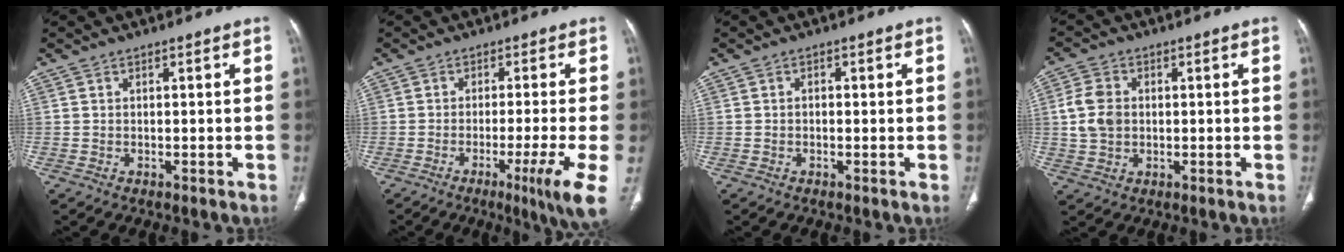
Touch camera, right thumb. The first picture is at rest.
{"total": 8.4, "force": [-3.3, -0.6, 7.7], "torque": [-0.119, -0.015, -0.052]}
{"total": 0.7, "force": [0.0, 0.6, 0.4], "torque": [-0.004, 0.002, -0.003]}
{"total": 6.5, "force": [0.4, 4.9, 4.3], "torque": [-0.081, 0.003, 0.009]}